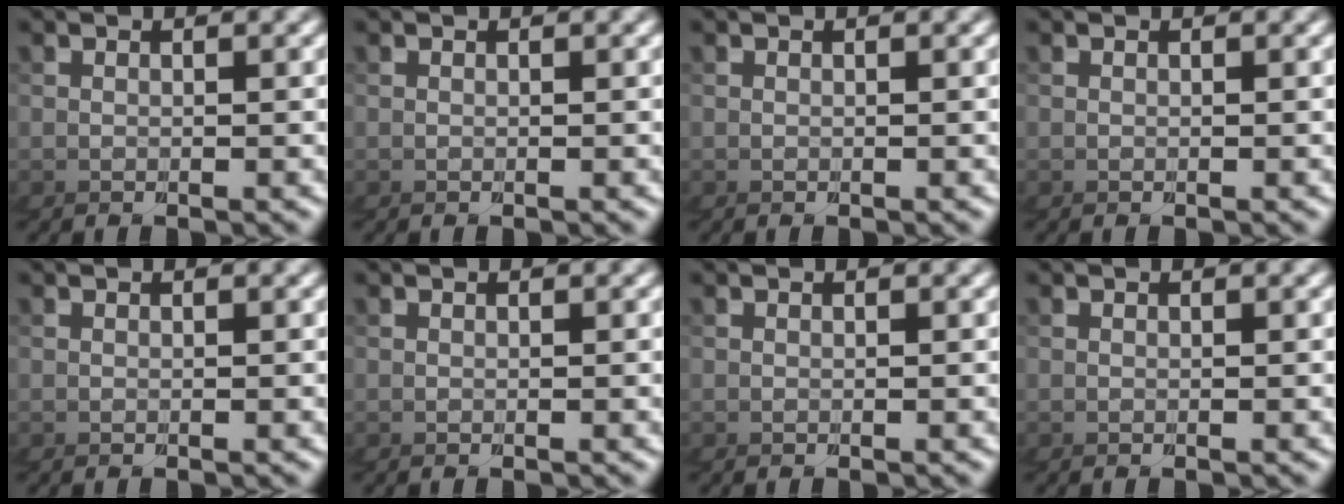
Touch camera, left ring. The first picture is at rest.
{"total": 0.0}
{"total": 0.0}
{"total": 0.0}
{"total": 0.0}
{"total": 0.0}
{"total": 0.0}
{"total": 0.0}